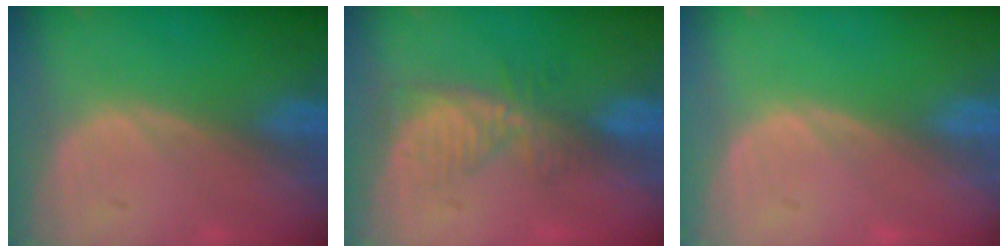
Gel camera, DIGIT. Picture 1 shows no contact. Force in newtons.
{"total": 5.3, "press": 5.0, "slide": 1.8}
{"total": 0.0}